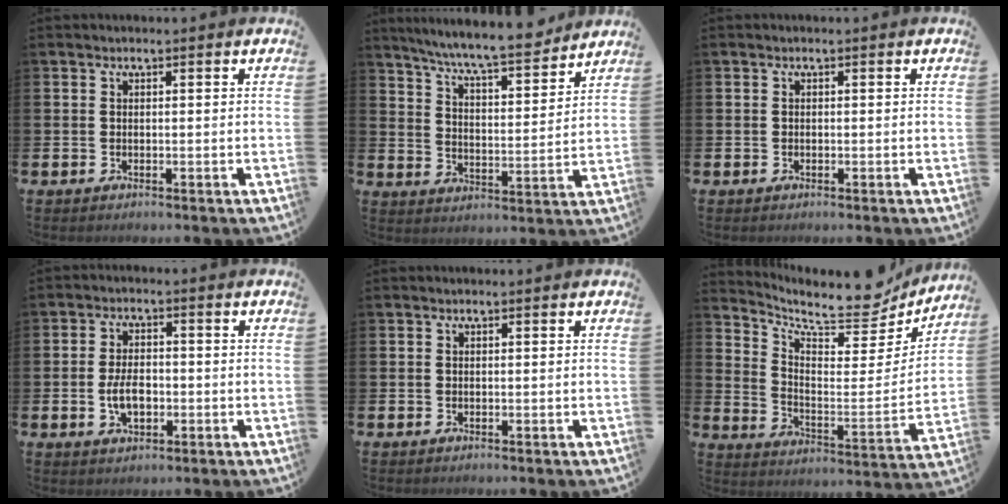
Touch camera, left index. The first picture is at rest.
{"total": 8.4, "force": [7.9, 0.2, 2.9], "torque": [-0.073, -0.057, 0.136]}
{"total": 0.0}
{"total": 4.4, "force": [-0.8, 2.6, 3.5], "torque": [-0.047, -0.001, -0.017]}
{"total": 0.0}
{"total": 9.3, "force": [8.4, 2.8, 2.9], "torque": [-0.063, -0.075, 0.140]}